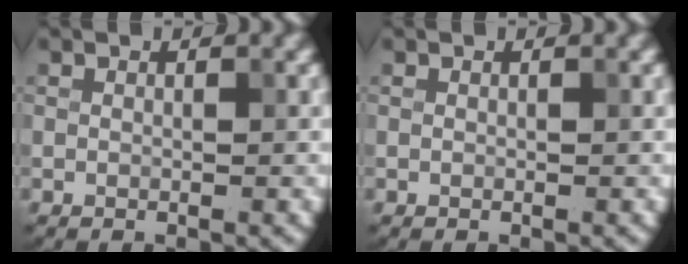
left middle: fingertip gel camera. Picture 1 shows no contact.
{"total": 0.0}